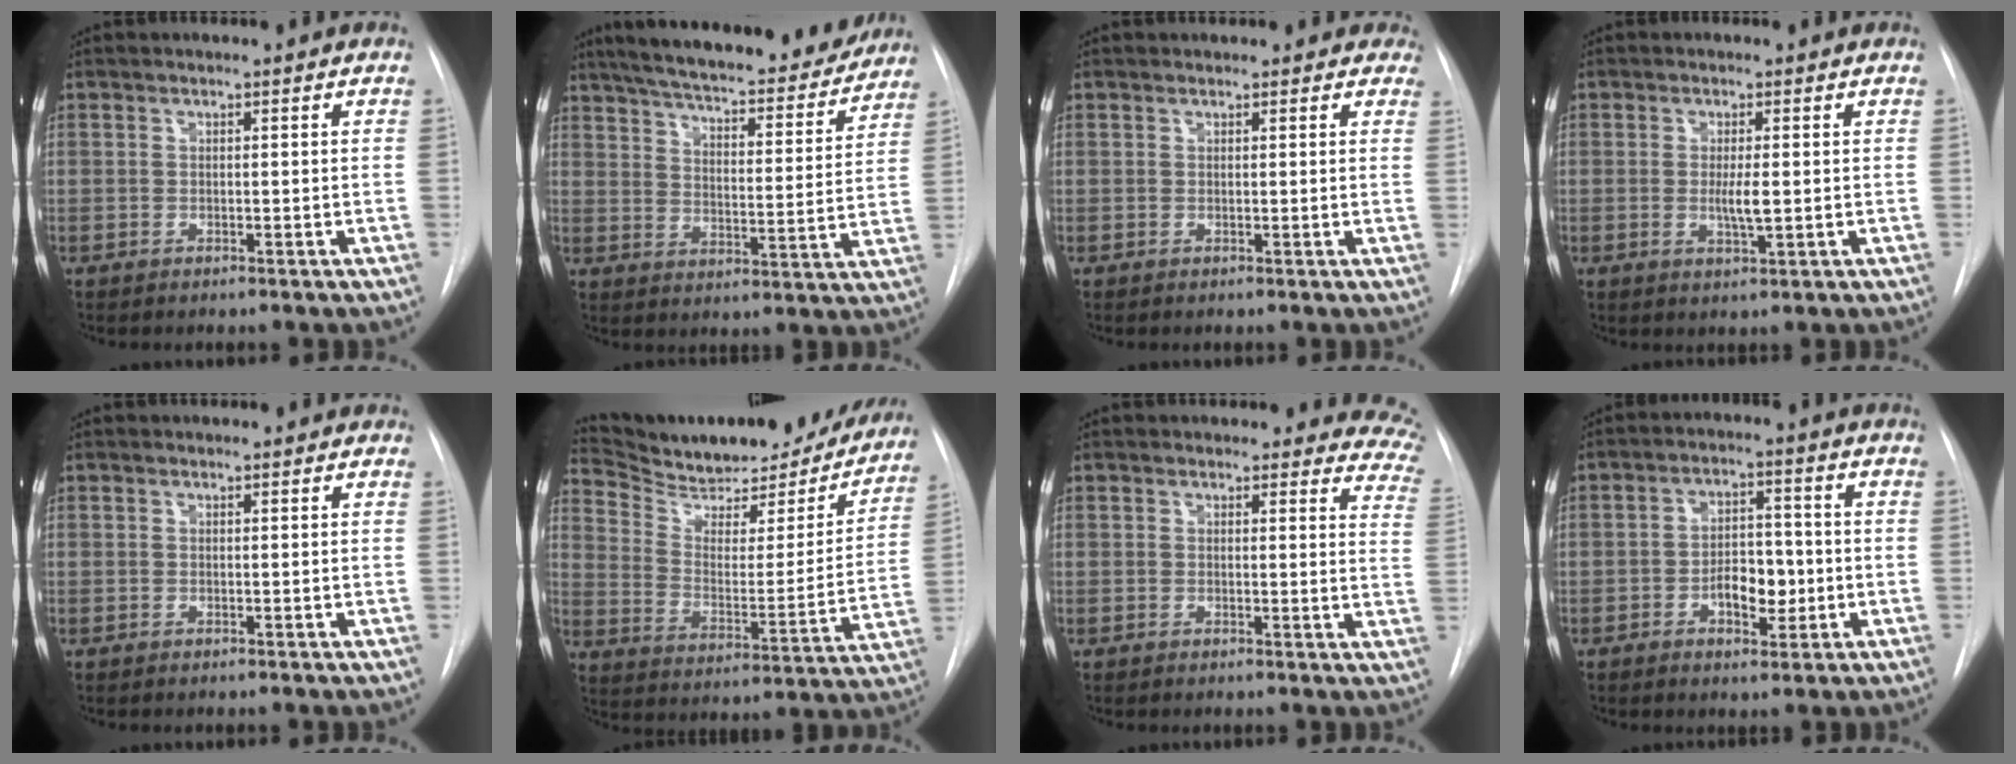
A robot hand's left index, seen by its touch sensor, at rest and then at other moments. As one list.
[{"total": 25.0, "force": [21.8, 5.0, 11.0], "torque": [-0.180, -0.023, 0.287]}, {"total": 4.1, "force": [3.6, 2.1, 0.3], "torque": [0.022, -0.007, 0.018]}, {"total": 3.1, "force": [-0.5, 0.4, 3.0], "torque": [-0.057, -0.009, -0.007]}, {"total": 0.8, "force": [0.7, 0.5, 0.1], "torque": [-0.006, 0.005, 0.003]}, {"total": 24.3, "force": [22.3, 5.9, 7.8], "torque": [-0.122, -0.050, 0.306]}, {"total": 11.9, "force": [11.0, 4.1, 1.8], "torque": [0.031, -0.062, 0.074]}, {"total": 6.3, "force": [-2.0, 3.3, 5.0], "torque": [-0.082, 0.006, -0.028]}]